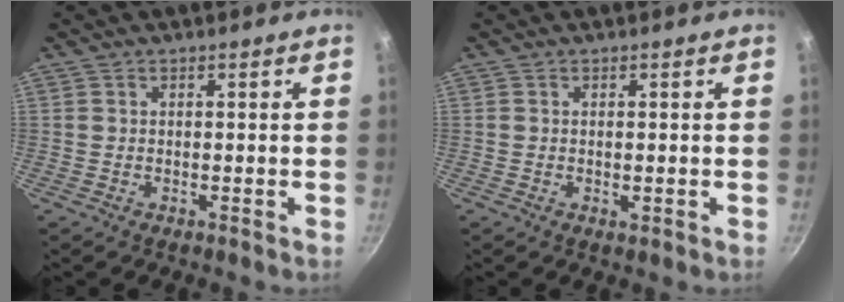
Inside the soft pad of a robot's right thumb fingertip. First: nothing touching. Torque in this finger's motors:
{"motor_torque": [-0.35, 0.19, -0.56, 0.04, 0.00]}